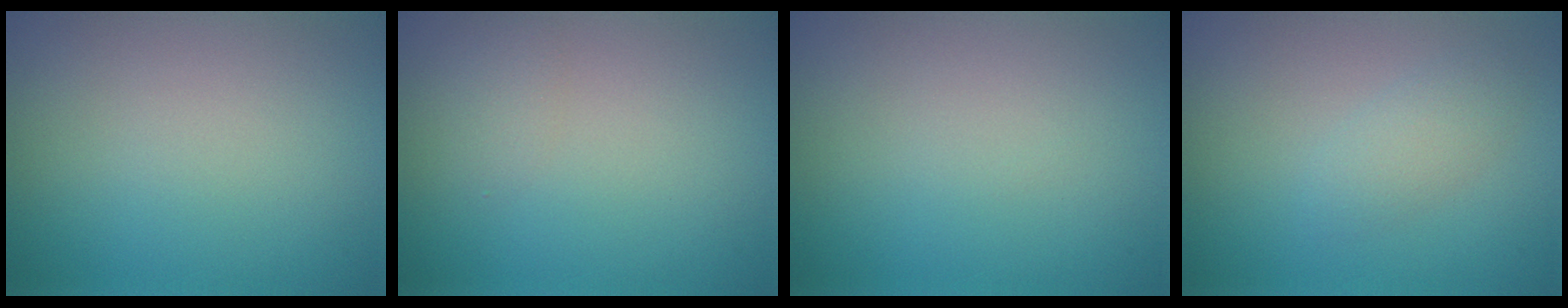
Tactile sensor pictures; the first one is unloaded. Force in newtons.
{"total": 0.8, "press": 0.8, "slide": 0.0}
{"total": 0.0}
{"total": 1.8, "press": 1.8, "slide": 0.1}